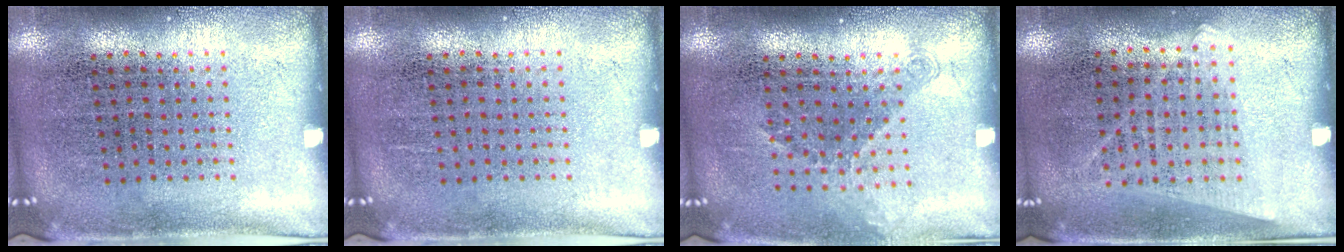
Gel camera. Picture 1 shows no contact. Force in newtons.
{"total": 0.0}
{"total": 1.2, "press": 0.9, "slide": 0.8}
{"total": 1.2, "press": 1.0, "slide": 0.5}